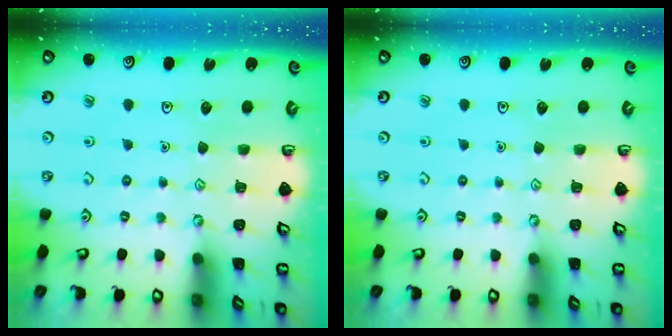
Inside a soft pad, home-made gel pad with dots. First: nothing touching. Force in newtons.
{"total": 0.0}